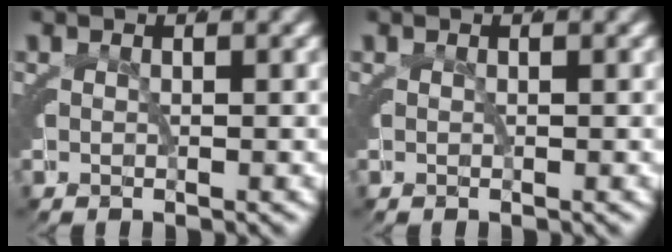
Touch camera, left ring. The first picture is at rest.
{"total": 0.0}